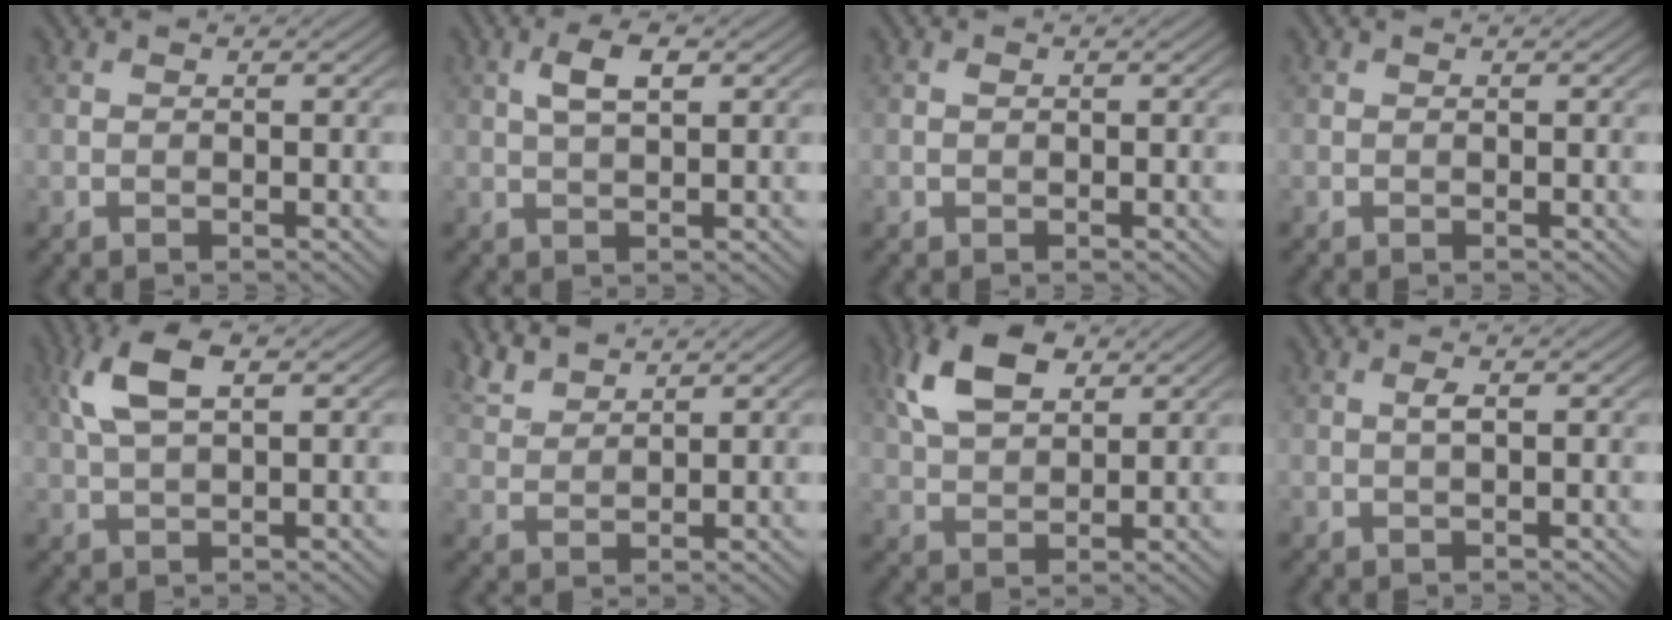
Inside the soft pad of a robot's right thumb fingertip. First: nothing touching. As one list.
[{"total": 3.7, "force": [1.2, 1.4, 3.2], "torque": [-0.068, 0.006, 0.024]}, {"total": 0.6, "force": [0.0, 0.4, 0.4], "torque": [-0.006, 0.001, 0.001]}, {"total": 0.0}, {"total": 6.5, "force": [2.2, 2.7, 5.5], "torque": [-0.129, 0.013, 0.042]}, {"total": 4.0, "force": [3.6, 0.9, 1.5], "torque": [-0.042, 0.003, 0.081]}, {"total": 8.8, "force": [4.1, 4.7, 6.2], "torque": [-0.143, 0.014, 0.079]}, {"total": 1.4, "force": [0.2, 0.3, 1.3], "torque": [-0.028, 0.003, 0.003]}]